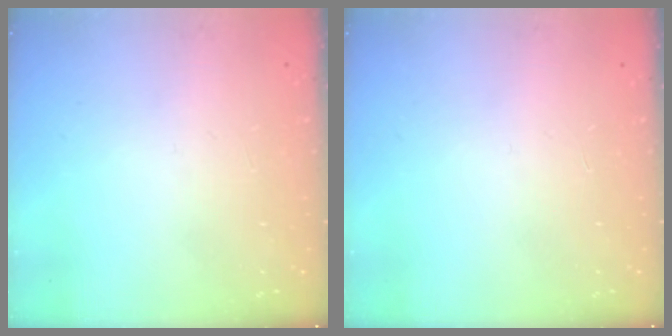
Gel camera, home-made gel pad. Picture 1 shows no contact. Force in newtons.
{"total": 0.0}